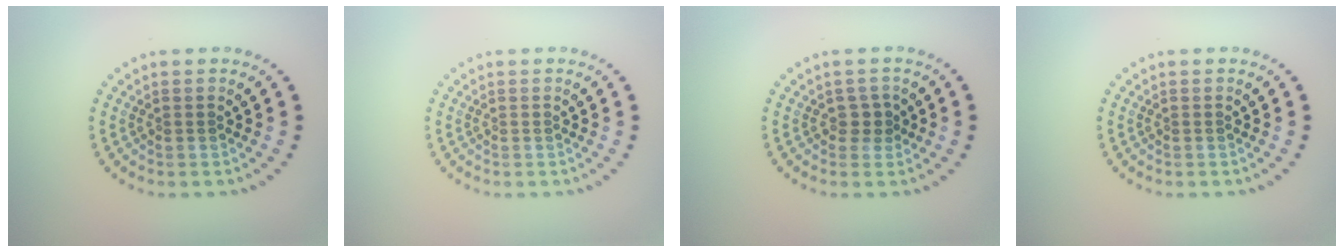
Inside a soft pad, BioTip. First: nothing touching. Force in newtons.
{"total": 0.0}
{"total": 1.3, "press": 1.1, "slide": 0.6}
{"total": 0.0}